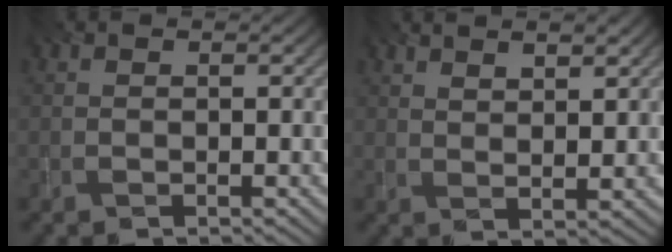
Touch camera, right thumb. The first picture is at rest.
{"total": 3.9, "force": [2.8, 0.9, 2.6], "torque": [-0.040, -0.013, 0.056]}